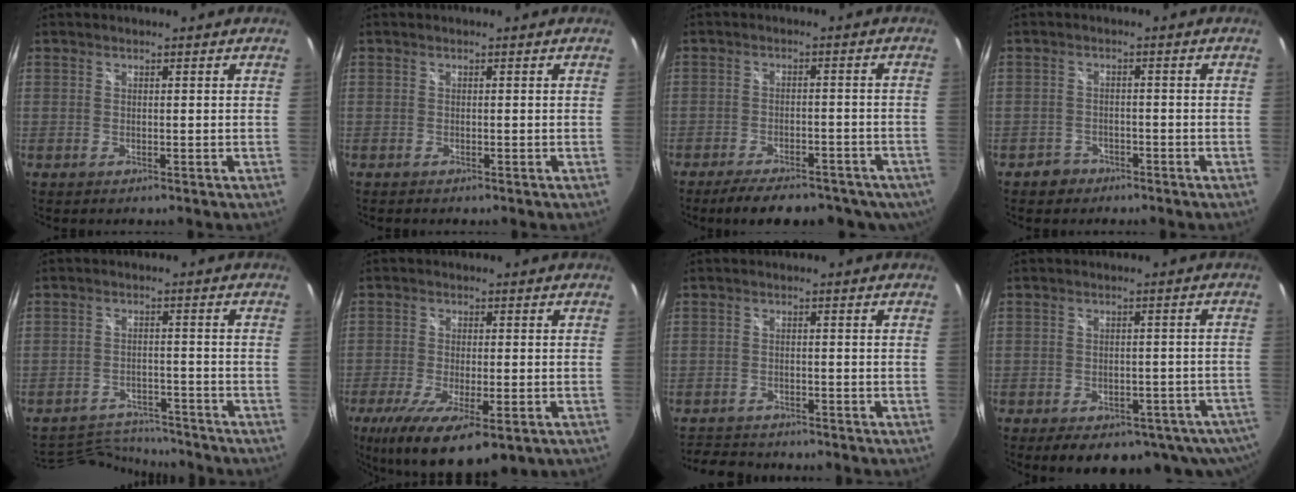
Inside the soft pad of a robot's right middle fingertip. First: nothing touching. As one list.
[{"total": 0.6, "force": [-0.5, 0.2, 0.1], "torque": [-0.003, -0.004, -0.011]}, {"total": 15.6, "force": [-11.9, 6.3, 7.8], "torque": [-0.139, -0.007, -0.153]}, {"total": 3.2, "force": [-2.3, 2.2, 0.3], "torque": [-0.014, 0.006, -0.036]}, {"total": 10.9, "force": [-10.5, 2.2, 1.9], "torque": [-0.059, 0.011, -0.159]}, {"total": 15.9, "force": [-8.6, 5.4, 12.2], "torque": [-0.240, -0.059, -0.133]}, {"total": 6.0, "force": [-5.5, 1.9, 1.1], "torque": [-0.042, -0.007, -0.092]}, {"total": 14.5, "force": [-10.2, 6.8, 7.8], "torque": [-0.135, -0.021, -0.117]}]